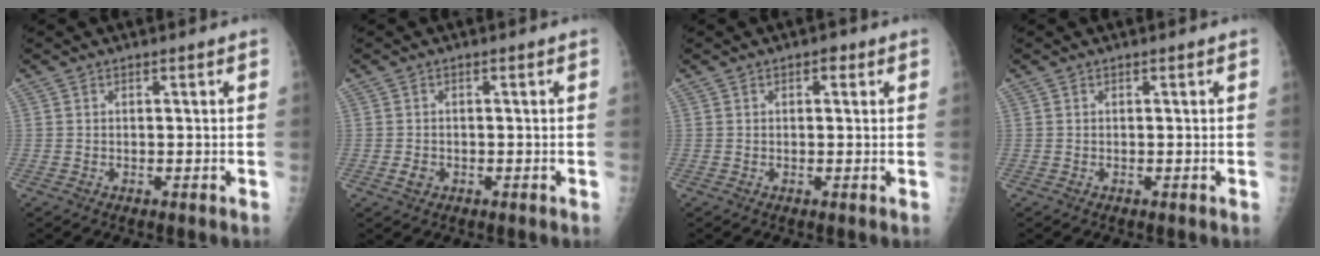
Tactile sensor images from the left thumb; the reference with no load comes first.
{"total": 2.3, "force": [-0.7, 1.7, 1.4], "torque": [-0.024, 0.000, -0.009]}
{"total": 1.7, "force": [0.8, 1.1, 1.1], "torque": [-0.005, 0.000, 0.008]}
{"total": 0.0}